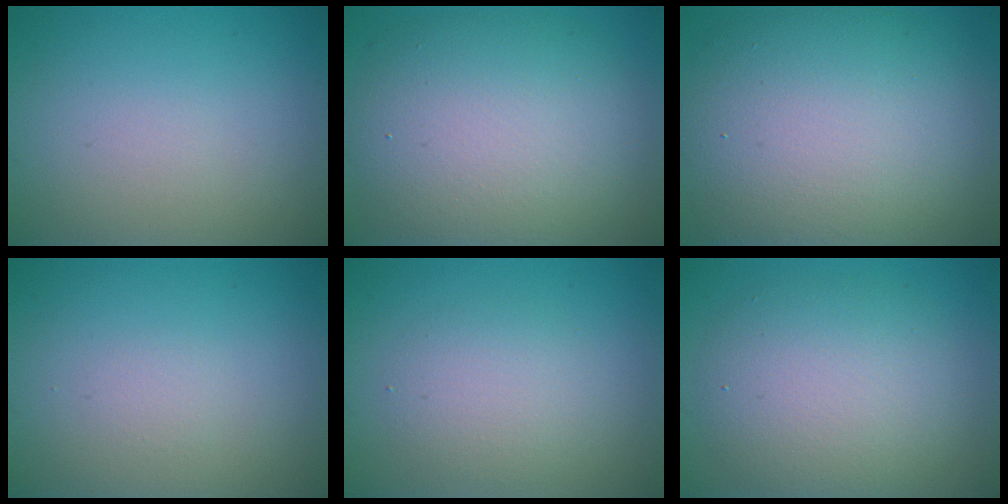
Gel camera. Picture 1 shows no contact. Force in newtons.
{"total": 10.5, "press": 10.5, "slide": 0.6}
{"total": 13.8, "press": 13.8, "slide": 1.0}
{"total": 0.0}
{"total": 2.7, "press": 2.7, "slide": 0.3}
{"total": 6.2, "press": 6.2, "slide": 0.6}